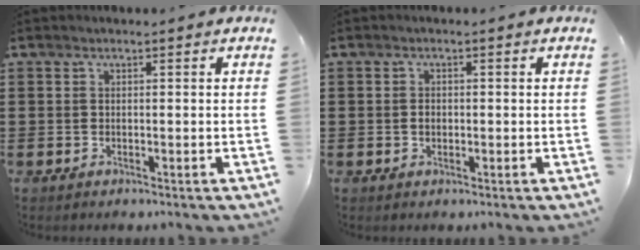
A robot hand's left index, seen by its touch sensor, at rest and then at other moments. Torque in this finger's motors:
{"motor_torque": [0.25, 0.10, 0.14, 0.04]}